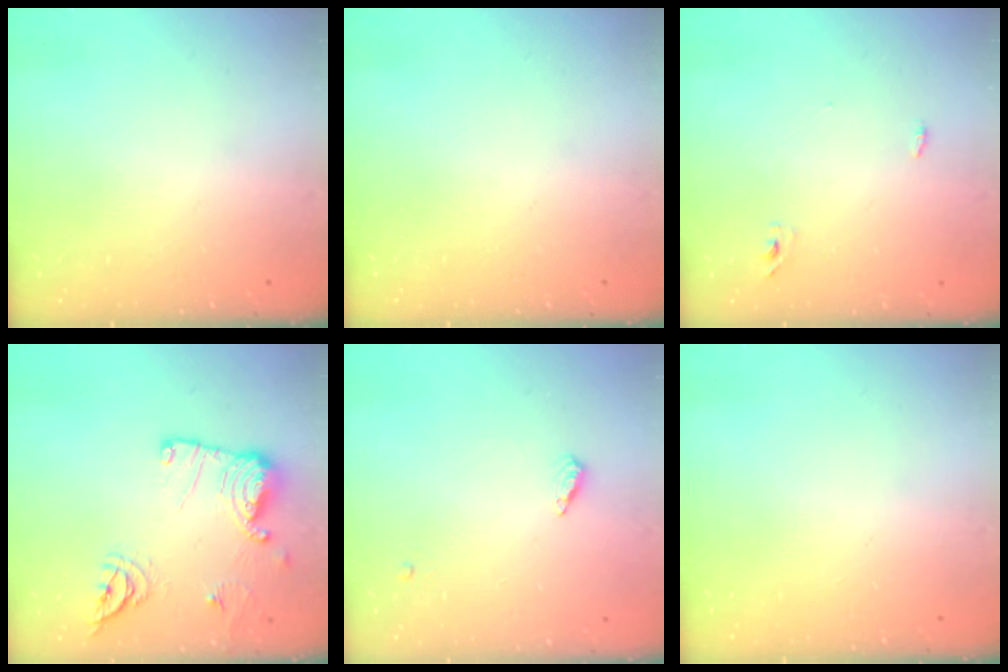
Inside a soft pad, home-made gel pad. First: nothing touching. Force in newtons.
{"total": 0.0}
{"total": 3.0, "press": 2.8, "slide": 1.1}
{"total": 14.9, "press": 14.9, "slide": 0.4}
{"total": 4.2, "press": 4.2, "slide": 0.5}
{"total": 0.0}